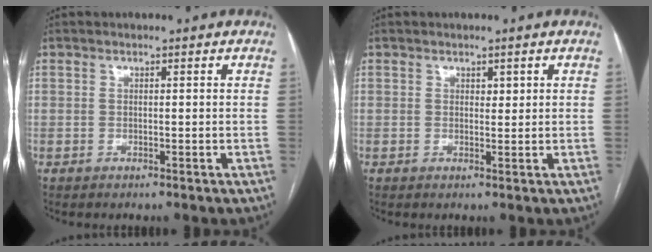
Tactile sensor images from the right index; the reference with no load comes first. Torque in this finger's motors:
{"motor_torque": [0.15, 0.06, -0.01, 0.00]}